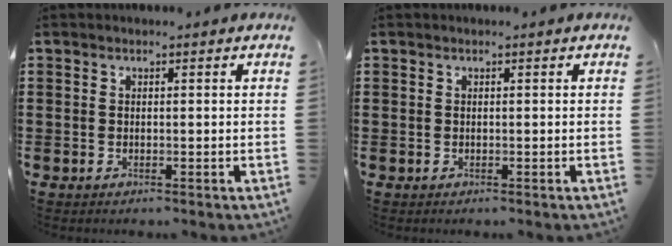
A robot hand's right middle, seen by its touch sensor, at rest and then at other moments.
{"total": 0.0}